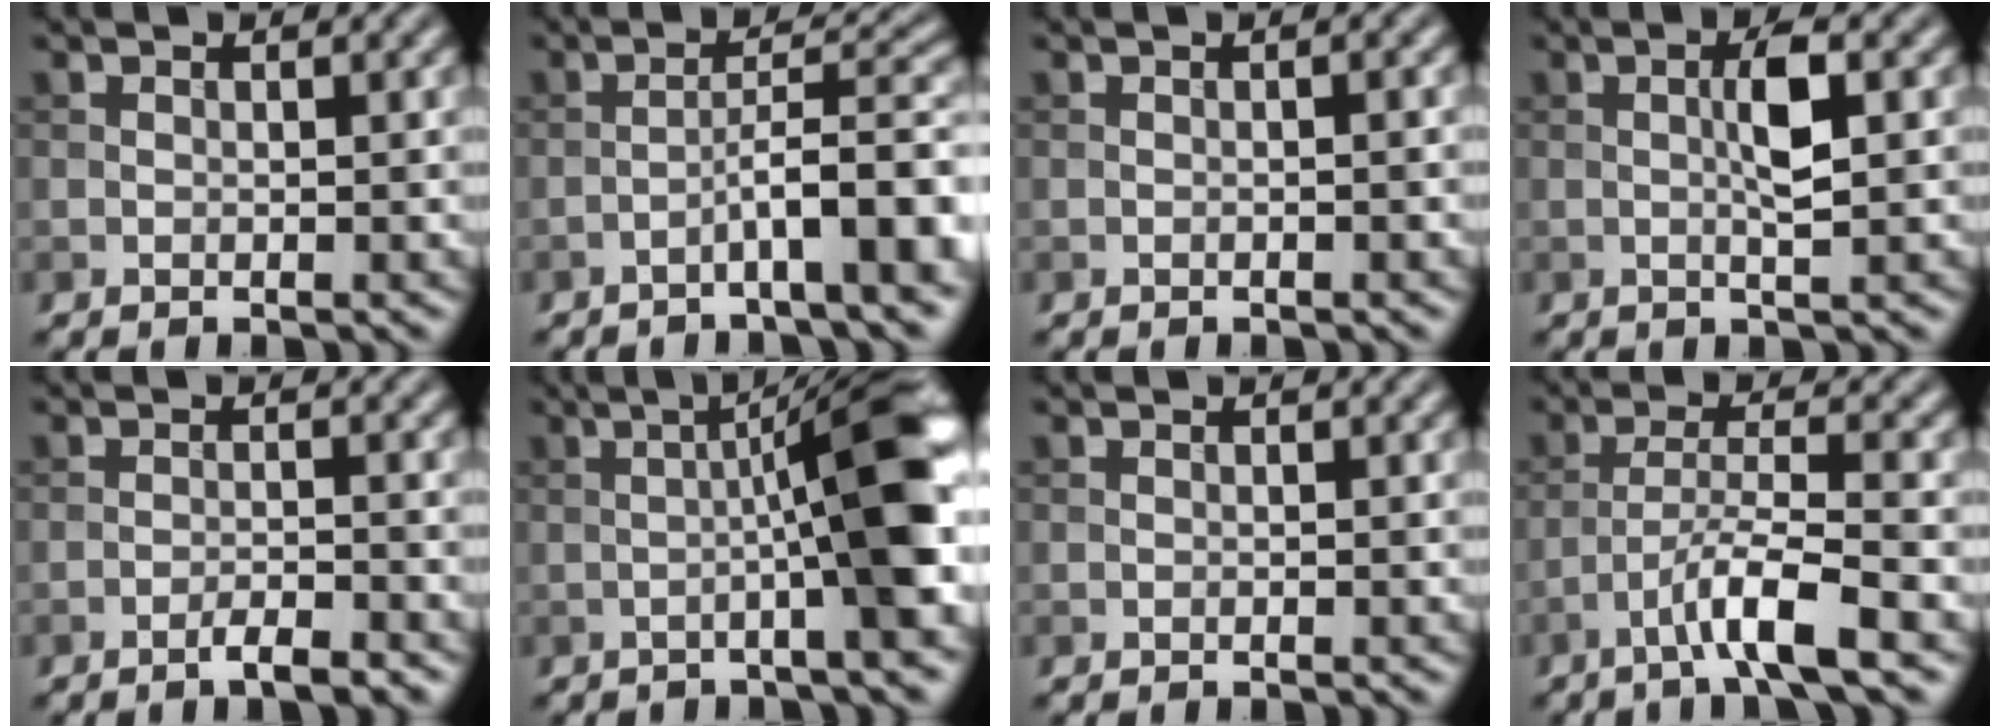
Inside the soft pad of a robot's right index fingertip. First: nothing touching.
{"total": 6.5, "force": [-3.2, 0.7, 5.6], "torque": [-0.082, 0.024, -0.058]}
{"total": 0.7, "force": [-0.1, 0.1, 0.7], "torque": [-0.011, 0.000, -0.004]}
{"total": 3.1, "force": [0.3, 0.5, 3.0], "torque": [-0.059, 0.004, 0.004]}
{"total": 2.2, "force": [-1.5, 0.3, 1.6], "torque": [-0.022, 0.005, -0.029]}
{"total": 8.4, "force": [-0.5, 0.8, 8.4], "torque": [-0.114, 0.021, -0.015]}
{"total": 0.0}
{"total": 5.0, "force": [-2.9, 0.4, 4.1], "torque": [-0.072, 0.010, -0.059]}